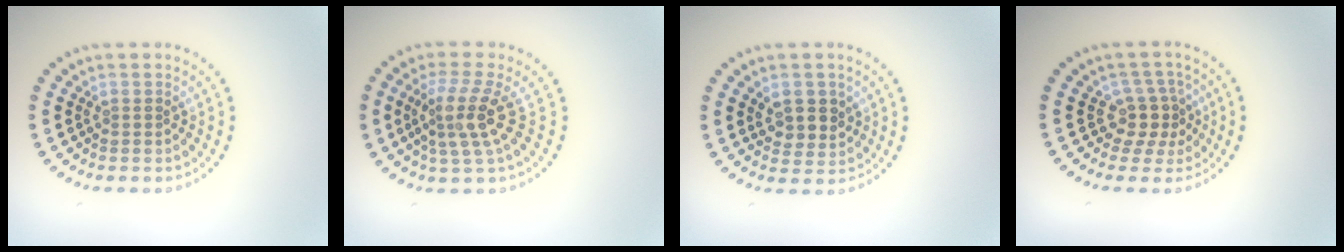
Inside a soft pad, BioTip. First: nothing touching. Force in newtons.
{"total": 3.9, "press": 2.7, "slide": 2.7}
{"total": 2.9, "press": 2.8, "slide": 0.9}
{"total": 2.9, "press": 2.2, "slide": 1.9}